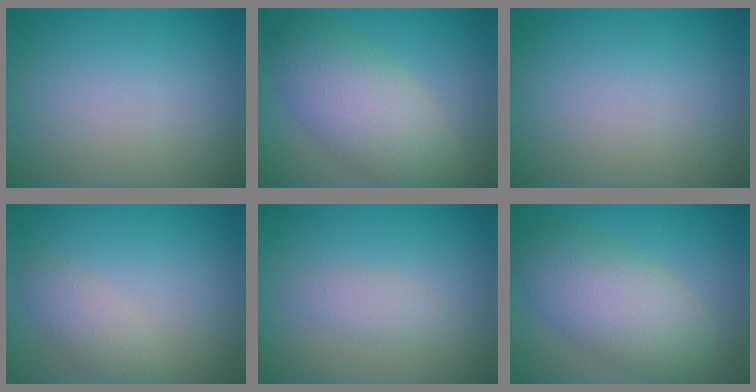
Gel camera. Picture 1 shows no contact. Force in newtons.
{"total": 7.0, "press": 7.0, "slide": 0.3}
{"total": 0.0}
{"total": 2.0, "press": 2.0, "slide": 0.1}
{"total": 1.4, "press": 1.4, "slide": 0.1}
{"total": 7.0, "press": 7.0, "slide": 0.2}